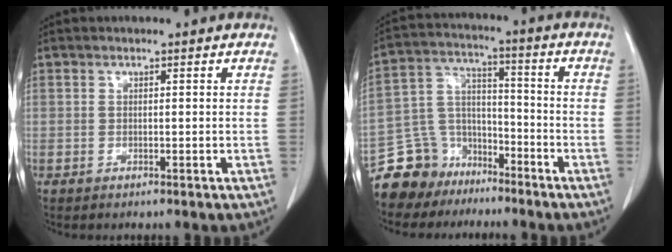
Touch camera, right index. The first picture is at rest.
{"total": 10.0, "force": [-7.4, 6.7, 0.5], "torque": [-0.020, 0.046, -0.132]}